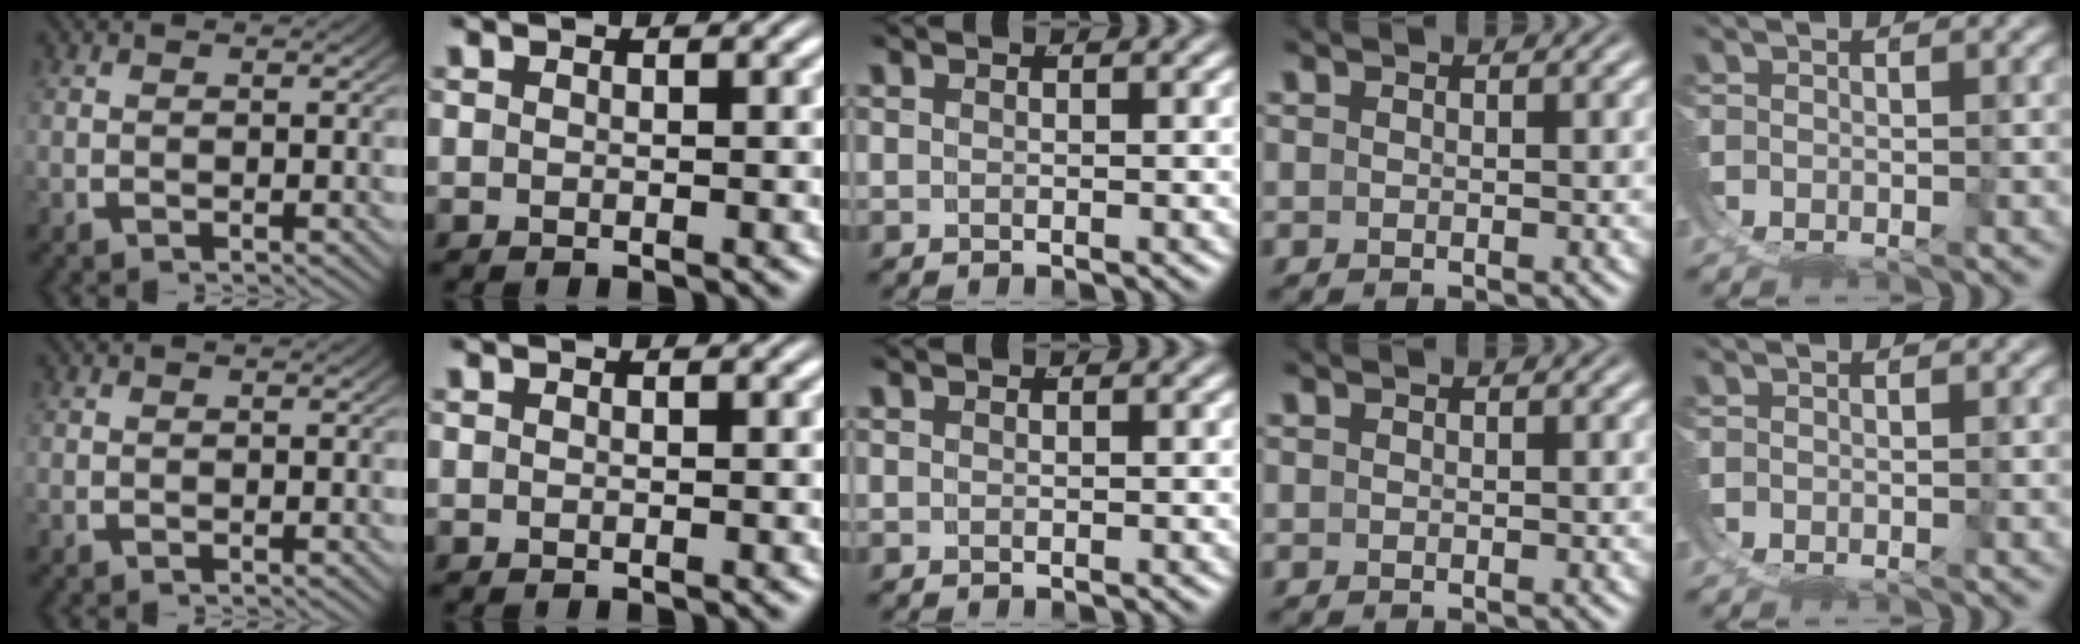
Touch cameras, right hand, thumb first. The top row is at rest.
{}